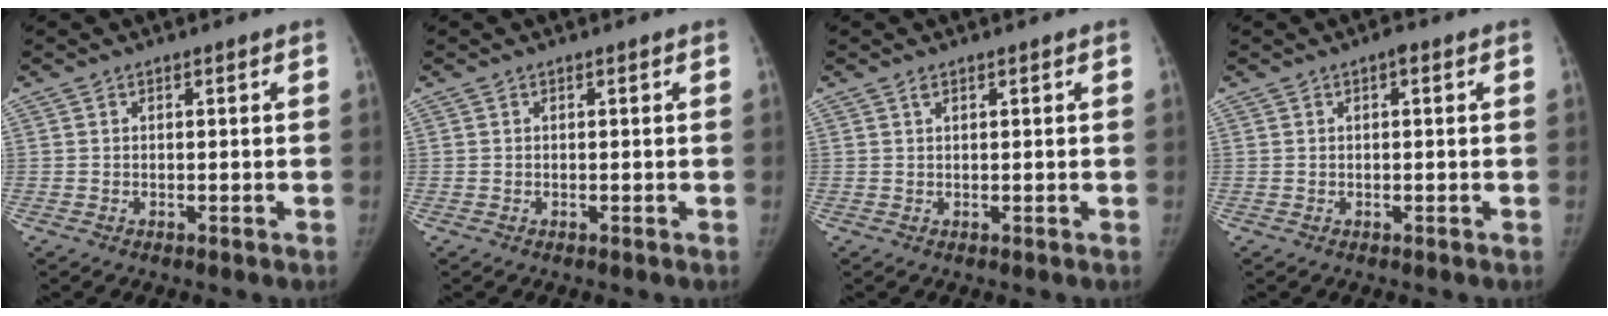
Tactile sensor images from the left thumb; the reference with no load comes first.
{"total": 0.0}
{"total": 0.7, "force": [0.5, 0.3, 0.4], "torque": [-0.008, 0.002, 0.009]}
{"total": 1.1, "force": [0.3, 0.5, 0.9], "torque": [-0.010, 0.004, -0.001]}